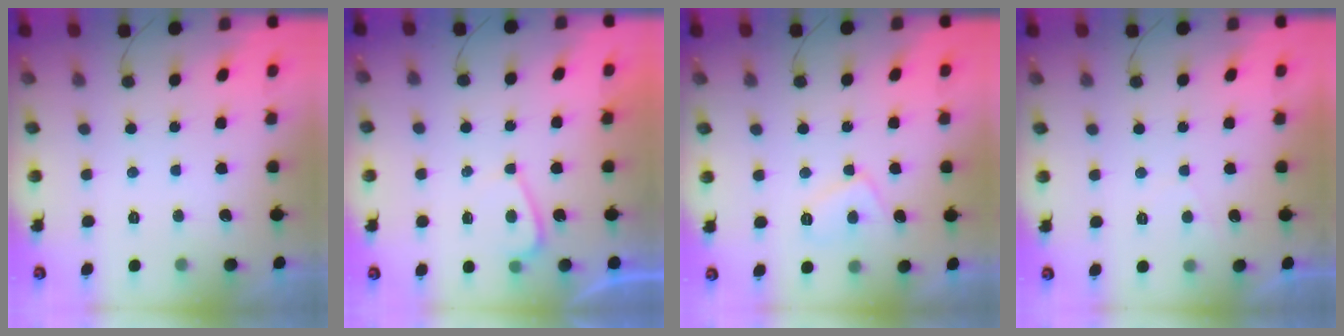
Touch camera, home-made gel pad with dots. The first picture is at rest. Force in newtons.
{"total": 3.2, "press": 3.2, "slide": 0.7}
{"total": 6.5, "press": 6.5, "slide": 0.3}
{"total": 0.8, "press": 0.6, "slide": 0.6}